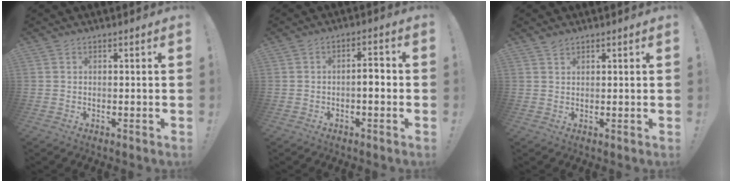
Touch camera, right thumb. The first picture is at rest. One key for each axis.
{"total": 4.7, "fx": -1.2, "fy": 1.6, "fz": 4.3, "tx": -0.069, "ty": 0.010, "tz": -0.024}
{"total": 1.7, "fx": 1.5, "fy": 0.5, "fz": 0.4, "tx": 0.000, "ty": -0.007, "tz": 0.027}